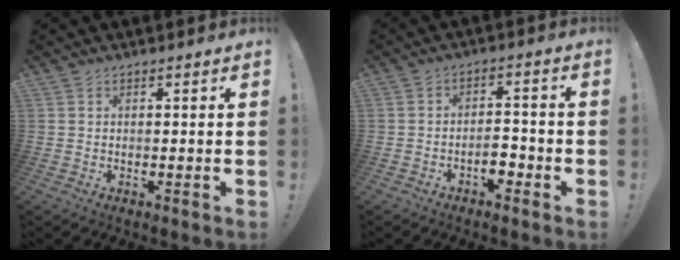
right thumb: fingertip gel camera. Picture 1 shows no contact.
{"total": 5.4, "force": [-2.9, 2.5, 3.8], "torque": [-0.055, 0.010, -0.049]}